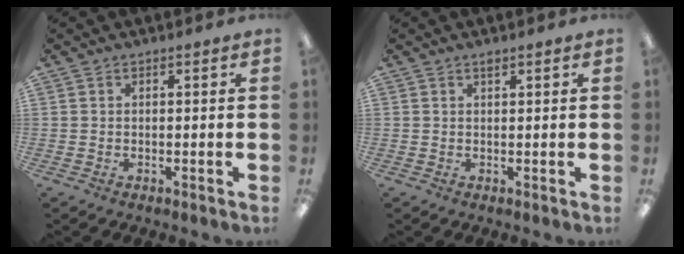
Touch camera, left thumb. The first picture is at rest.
{"total": 0.9, "force": [0.7, 0.3, 0.5], "torque": [-0.013, 0.003, 0.013]}